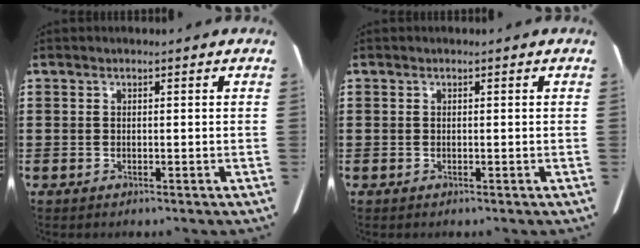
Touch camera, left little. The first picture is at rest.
{"total": 0.0}